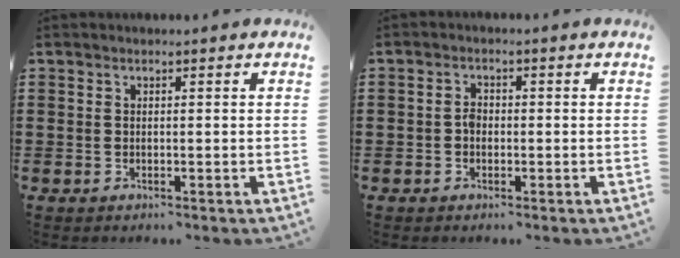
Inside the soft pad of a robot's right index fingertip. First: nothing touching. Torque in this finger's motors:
{"motor_torque": [0.48, -0.37, 0.09, 0.05]}